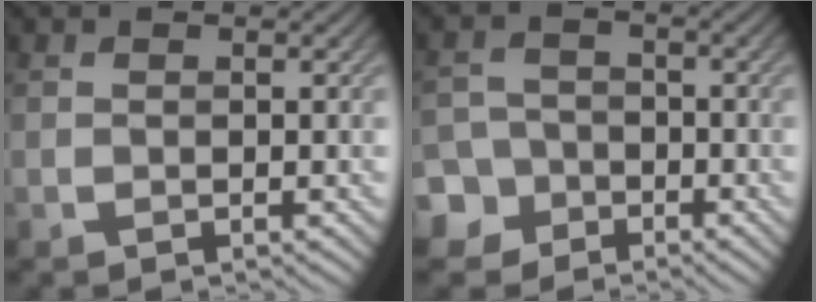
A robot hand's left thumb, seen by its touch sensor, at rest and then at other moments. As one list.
[{"total": 6.0, "force": [-3.6, 4.7, 1.1], "torque": [-0.021, -0.011, -0.085]}]